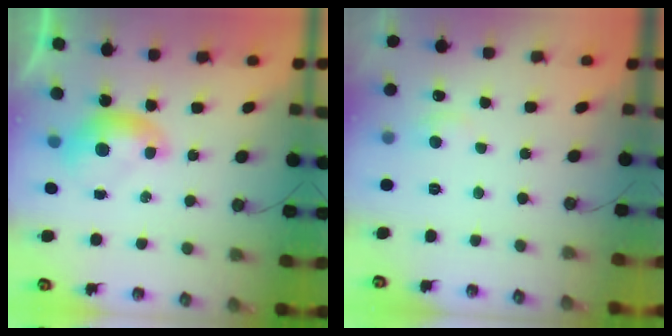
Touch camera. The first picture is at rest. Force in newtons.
{"total": 1.3, "press": 1.2, "slide": 0.5}